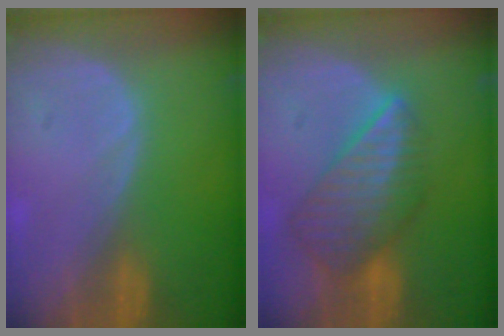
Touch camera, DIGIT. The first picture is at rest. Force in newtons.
{"total": 8.6, "press": 7.5, "slide": 4.1}